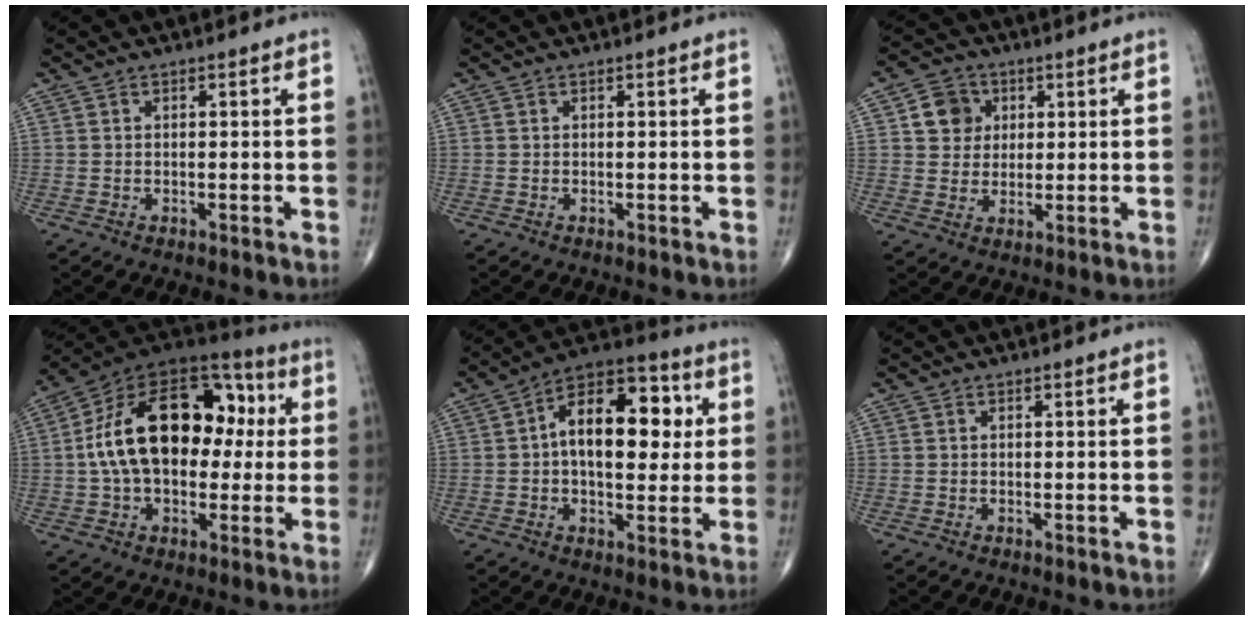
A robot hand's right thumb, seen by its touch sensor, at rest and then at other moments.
{"total": 0.0}
{"total": 6.5, "force": [2.0, 5.8, 2.3], "torque": [-0.010, -0.003, 0.032]}
{"total": 24.0, "force": [2.2, 14.9, 18.8], "torque": [-0.293, 0.037, 0.027]}
{"total": 17.1, "force": [2.6, 9.4, 14.1], "torque": [-0.188, 0.024, 0.031]}
{"total": 0.0}